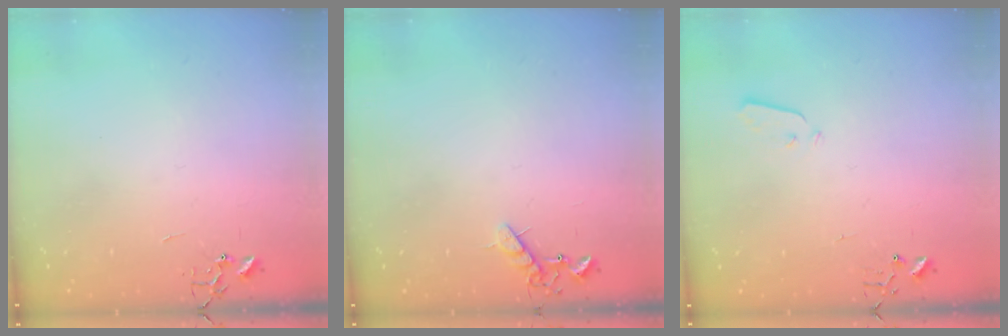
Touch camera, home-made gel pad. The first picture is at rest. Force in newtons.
{"total": 6.3, "press": 6.2, "slide": 0.9}
{"total": 3.0, "press": 2.9, "slide": 0.3}